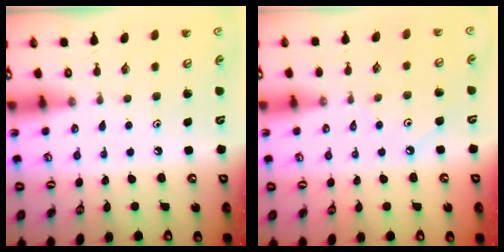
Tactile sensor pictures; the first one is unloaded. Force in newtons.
{"total": 2.2, "press": 2.2, "slide": 0.3}